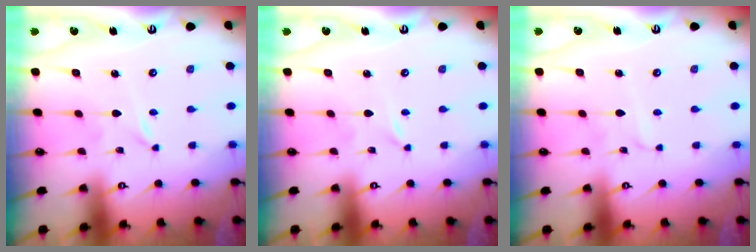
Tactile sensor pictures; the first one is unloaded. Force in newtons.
{"total": 0.0}
{"total": 2.7, "press": 2.7, "slide": 0.3}